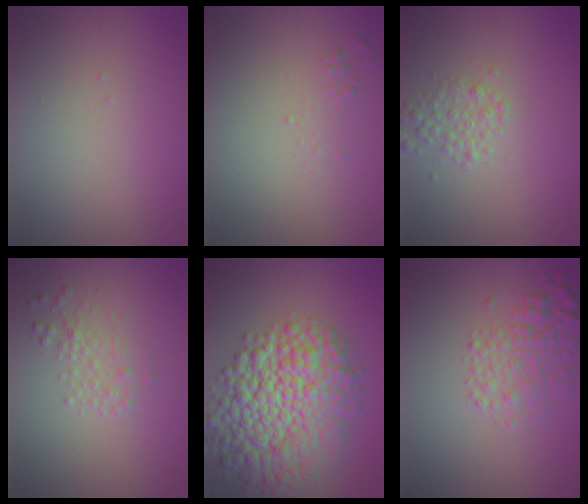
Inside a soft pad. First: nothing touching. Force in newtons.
{"total": 0.6, "press": 0.6, "slide": 0.0}
{"total": 2.0, "press": 2.0, "slide": 0.1}
{"total": 1.6, "press": 1.6, "slide": 0.0}
{"total": 11.8, "press": 11.8, "slide": 0.4}
{"total": 3.3, "press": 3.3, "slide": 0.1}